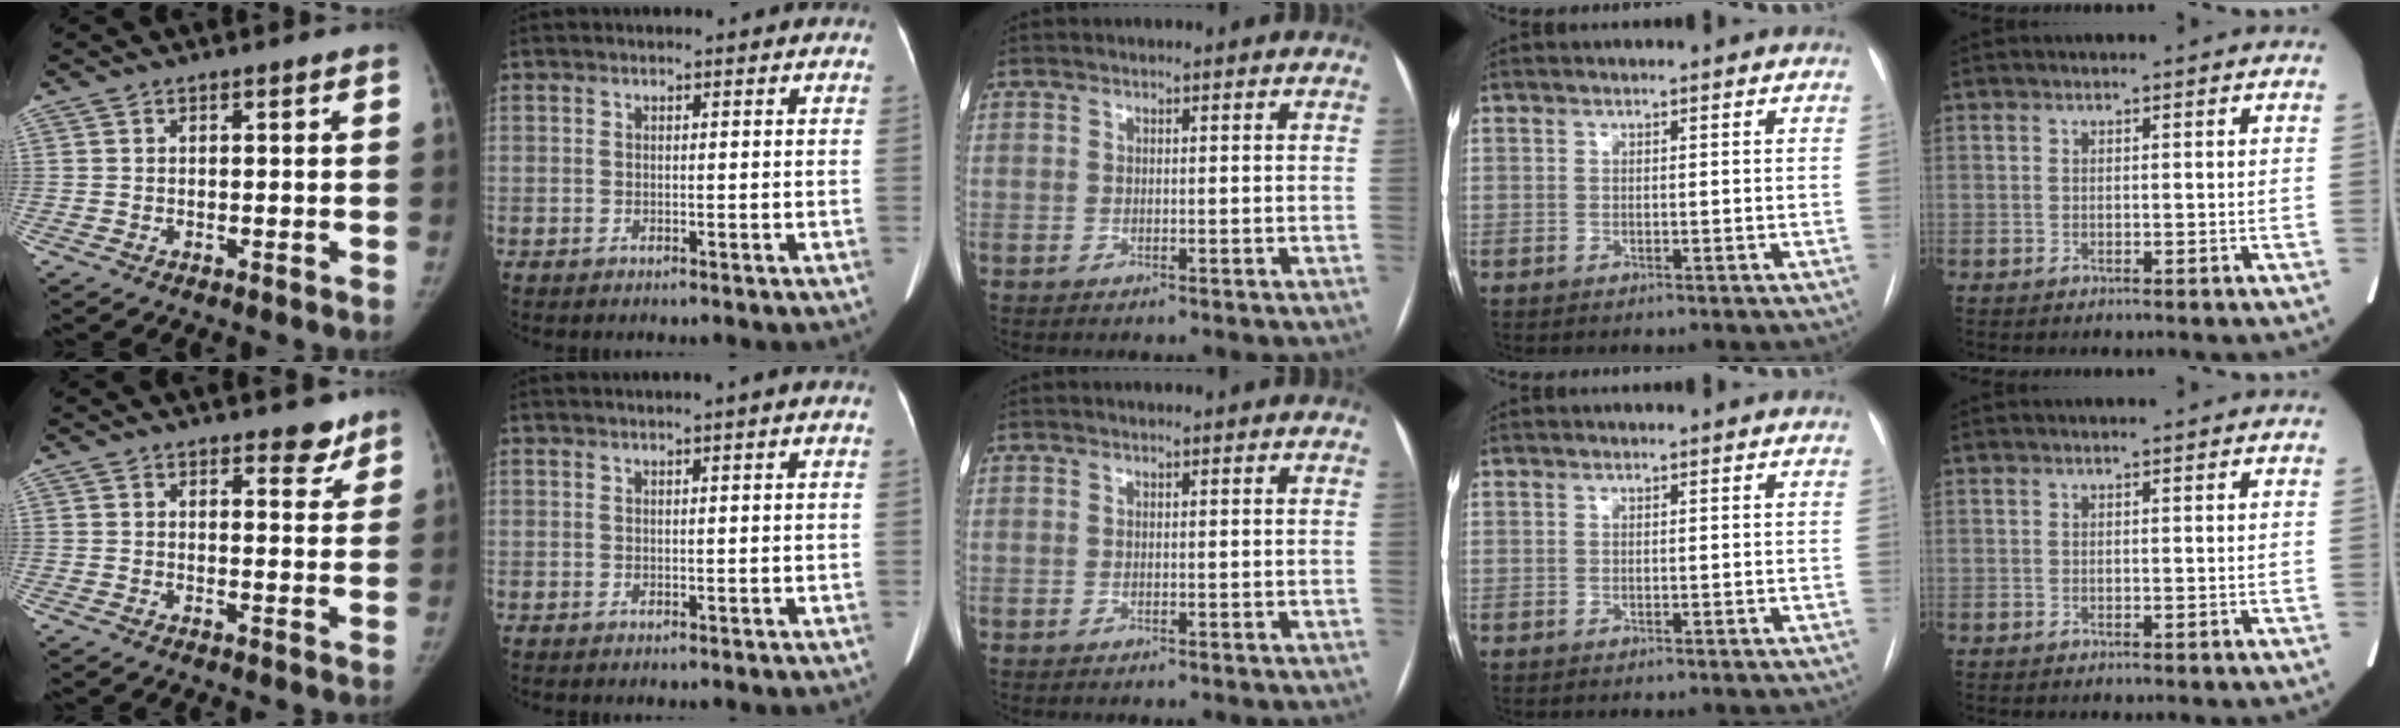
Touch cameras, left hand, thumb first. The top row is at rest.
{"thumb": {"total": 3.9, "force": [3.0, 1.9, 1.7], "torque": [0.010, -0.019, 0.039]}, "index": {"total": 0.8, "force": [0.3, -0.2, 0.8], "torque": [-0.013, 0.004, 0.008]}}